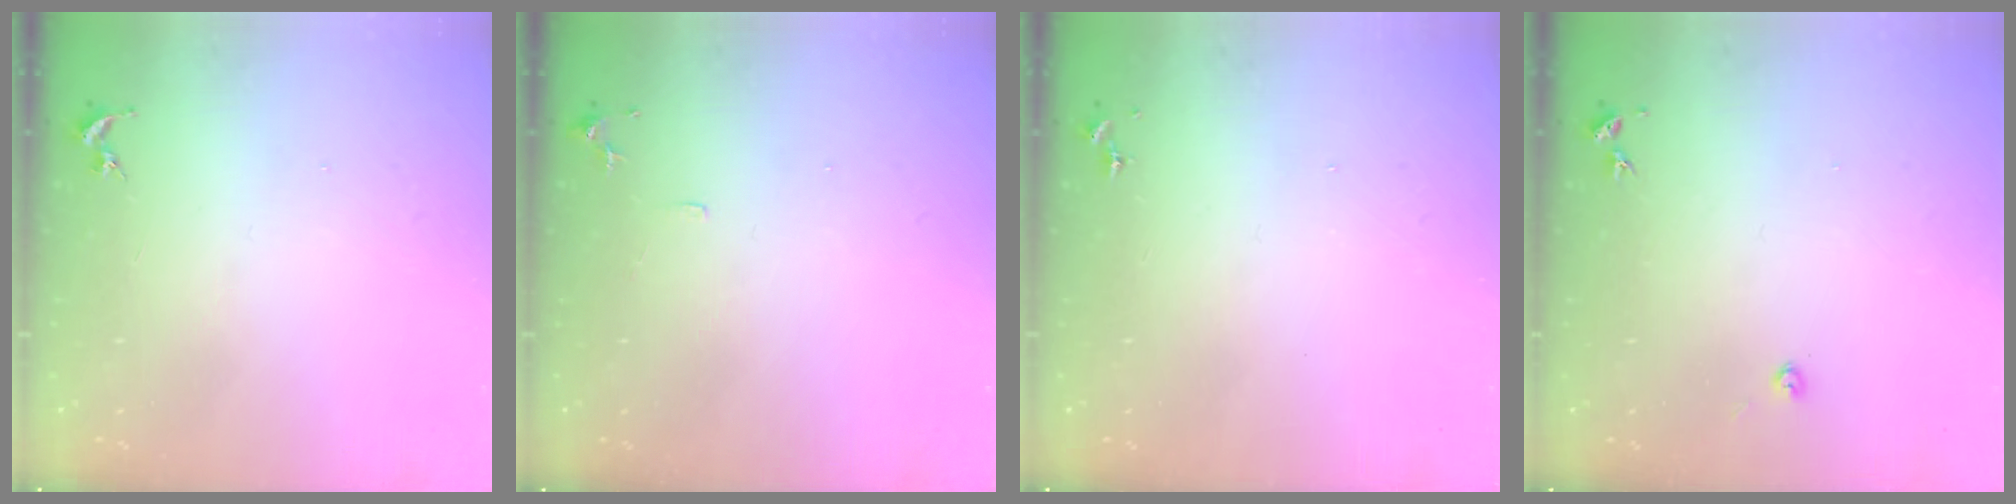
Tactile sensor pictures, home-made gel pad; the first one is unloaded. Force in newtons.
{"total": 5.7, "press": 5.6, "slide": 0.6}
{"total": 0.0}
{"total": 2.2, "press": 2.2, "slide": 0.3}